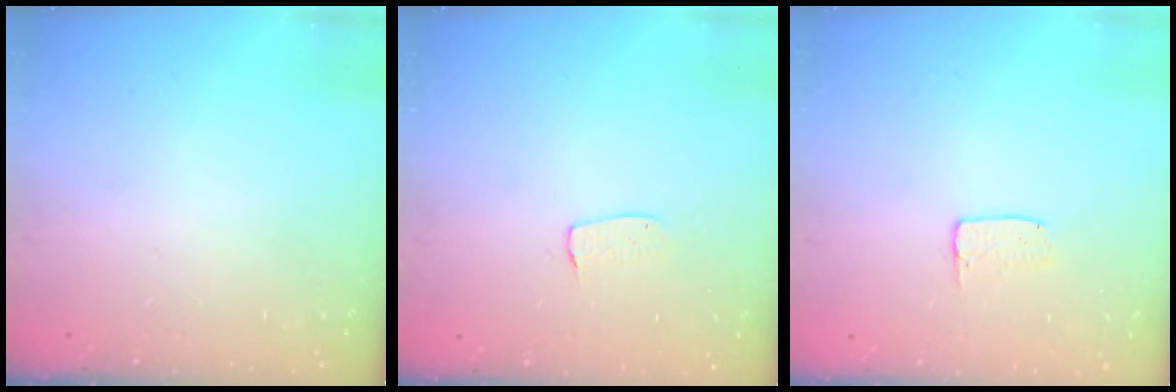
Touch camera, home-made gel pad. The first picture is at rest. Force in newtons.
{"total": 5.3, "press": 5.3, "slide": 0.3}
{"total": 4.1, "press": 4.1, "slide": 0.3}